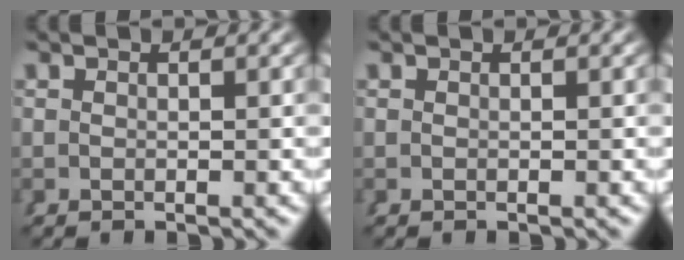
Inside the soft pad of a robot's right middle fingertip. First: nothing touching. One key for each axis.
{"total": 0.0}